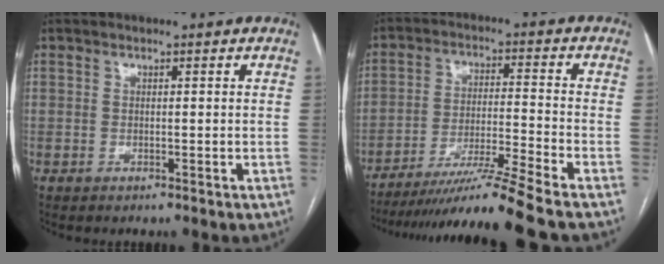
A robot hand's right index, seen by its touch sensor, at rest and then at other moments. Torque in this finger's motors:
{"motor_torque": [1.14, -1.00, 0.63, 0.13]}